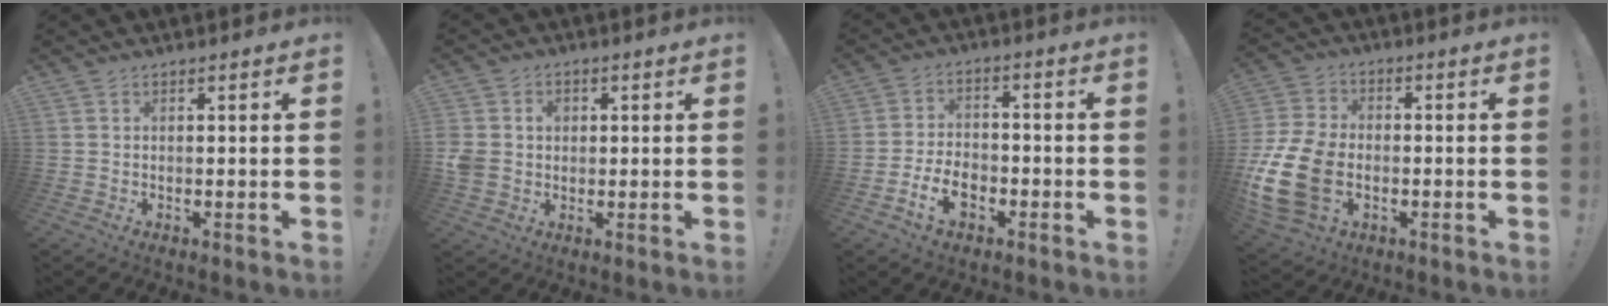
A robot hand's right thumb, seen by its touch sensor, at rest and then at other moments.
{"total": 5.9, "force": [0.1, 5.3, 2.5], "torque": [-0.057, 0.006, 0.002]}
{"total": 9.1, "force": [-4.7, 5.8, 5.2], "torque": [-0.091, 0.023, -0.082]}
{"total": 18.5, "force": [-4.6, 13.0, 12.4], "torque": [-0.246, 0.031, -0.070]}